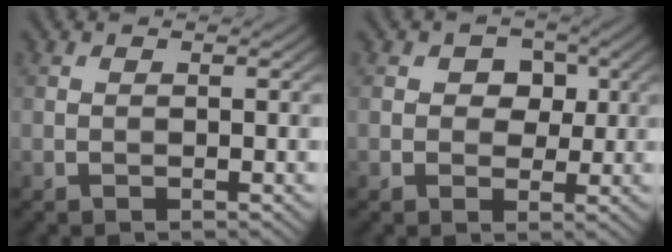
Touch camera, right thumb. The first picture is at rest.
{"total": 4.0, "force": [1.0, 3.2, 2.1], "torque": [-0.031, 0.001, 0.000]}